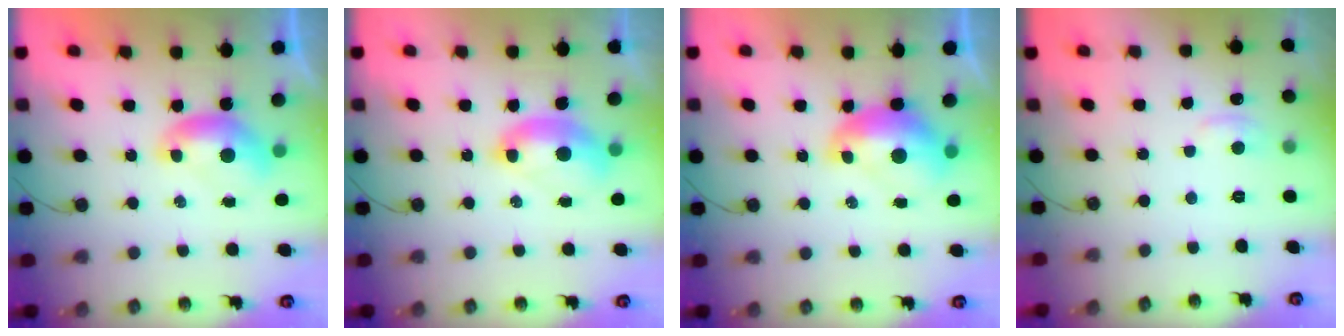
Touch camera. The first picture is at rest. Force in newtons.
{"total": 2.5, "press": 2.5, "slide": 0.6}
{"total": 2.4, "press": 2.3, "slide": 0.7}
{"total": 1.2, "press": 0.8, "slide": 0.9}